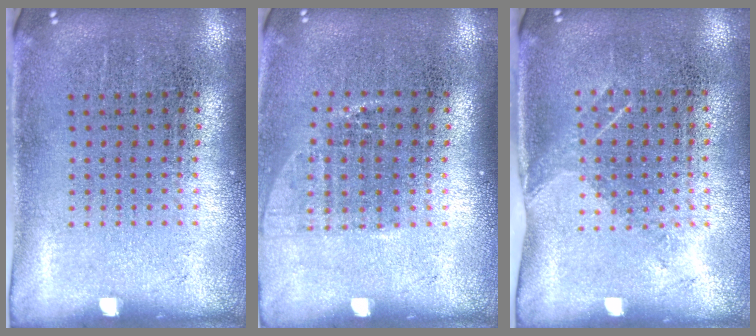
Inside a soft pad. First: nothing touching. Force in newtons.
{"total": 1.0, "press": 0.9, "slide": 0.6}
{"total": 1.1, "press": 1.0, "slide": 0.6}